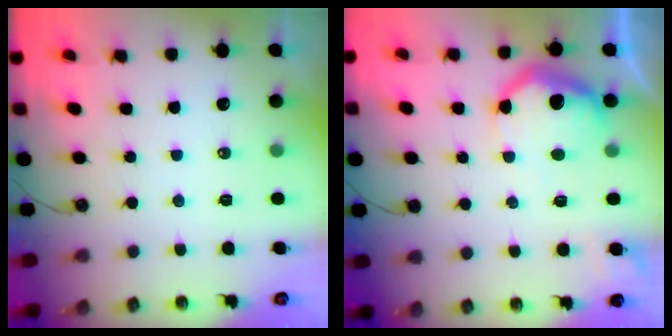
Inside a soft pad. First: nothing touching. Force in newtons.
{"total": 14.6, "press": 14.6, "slide": 1.1}